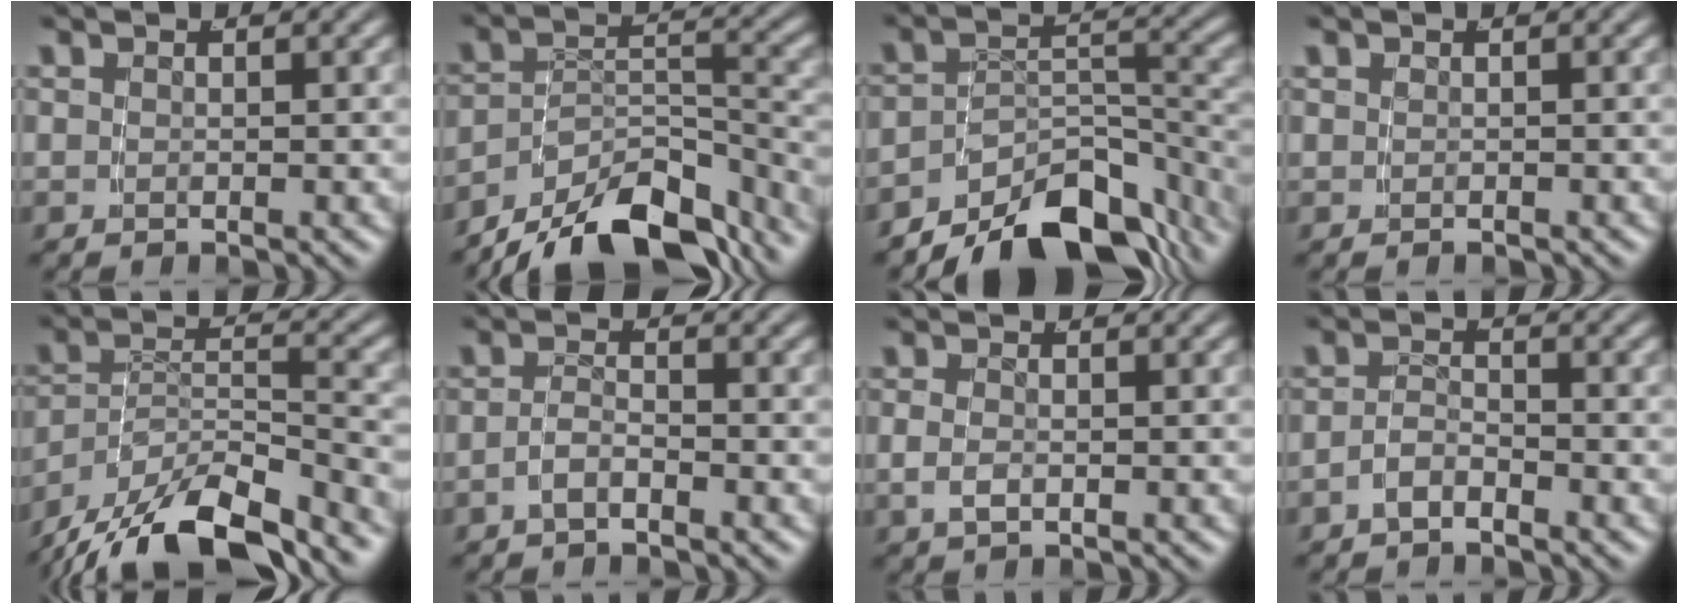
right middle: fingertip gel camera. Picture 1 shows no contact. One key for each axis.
{"total": 11.8, "fx": -9.0, "fy": 5.2, "fz": 5.7, "tx": -0.071, "ty": -0.020, "tz": -0.135}
{"total": 13.1, "fx": -9.5, "fy": 6.3, "fz": 6.4, "tx": -0.089, "ty": -0.030, "tz": -0.138}
{"total": 0.6, "fx": -0.5, "fy": -0.2, "fz": 0.0, "tx": -0.002, "ty": -0.004, "tz": -0.003}
{"total": 10.9, "fx": -7.9, "fy": 5.4, "fz": 5.2, "tx": -0.090, "ty": -0.028, "tz": -0.122}
{"total": 1.8, "fx": -1.5, "fy": 0.2, "fz": 0.9, "tx": -0.020, "ty": -0.007, "tz": -0.027}
{"total": 1.3, "fx": -0.4, "fy": 0.4, "fz": 1.1, "tx": -0.025, "ty": -0.007, "tz": 0.002}
{"total": 2.0, "fx": -1.8, "fy": 0.5, "fz": 0.8, "tx": -0.015, "ty": -0.006, "tz": -0.033}